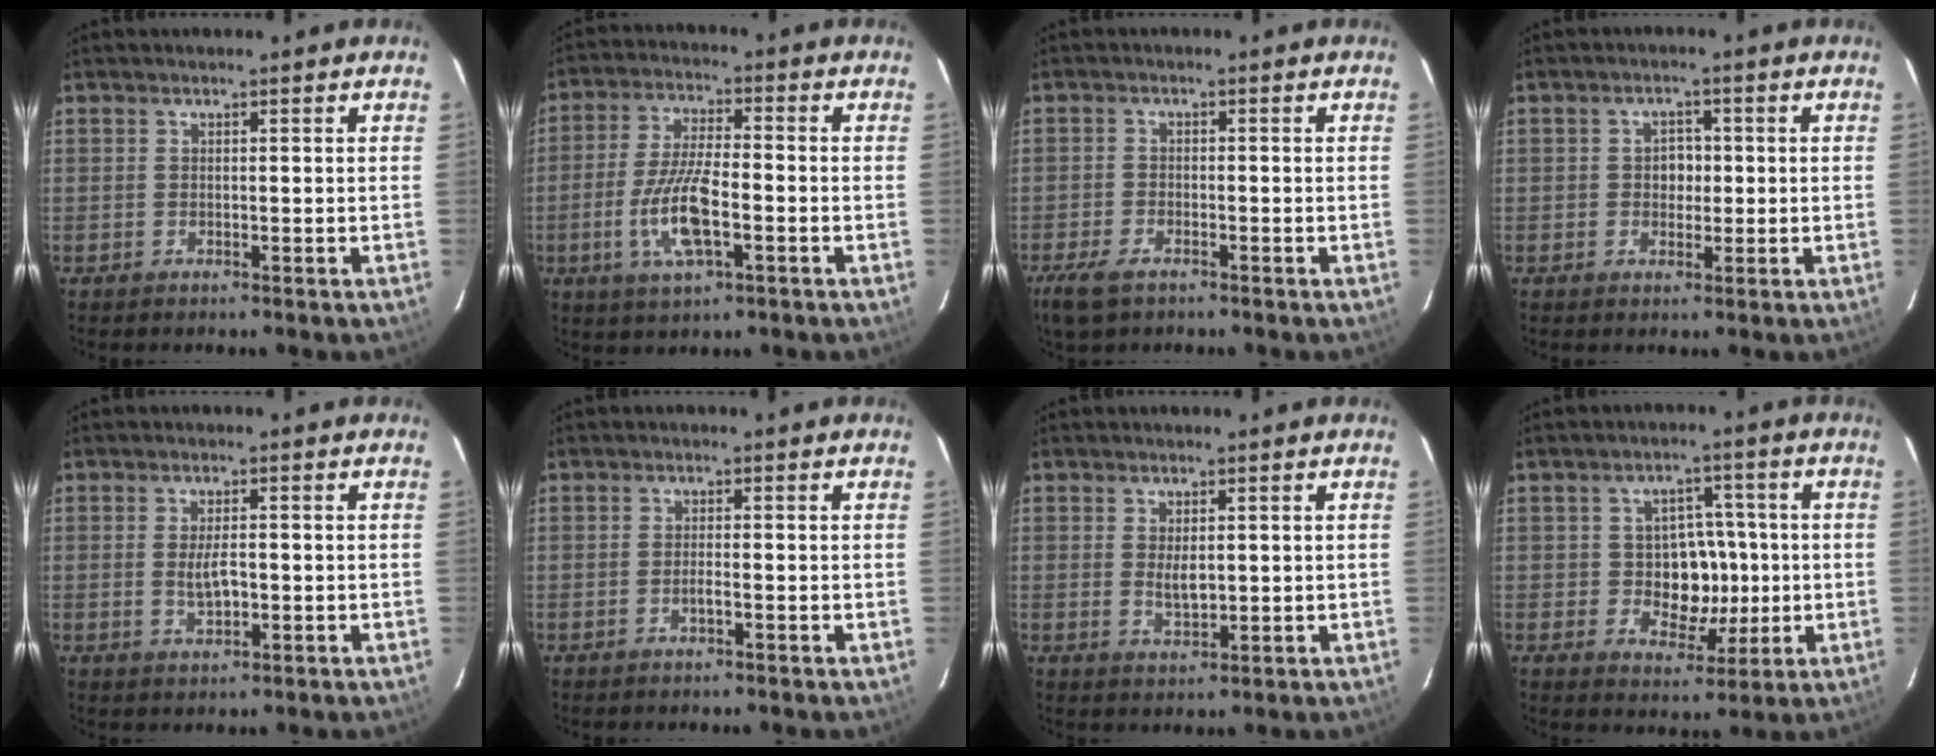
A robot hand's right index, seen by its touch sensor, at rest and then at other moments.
{"total": 10.5, "force": [-3.4, 3.1, 9.5], "torque": [-0.194, -0.007, -0.063]}
{"total": 5.5, "force": [-3.8, 2.4, 3.2], "torque": [-0.089, -0.012, -0.074]}
{"total": 3.1, "force": [0.0, 2.6, 1.6], "torque": [-0.024, 0.009, -0.001]}
{"total": 3.7, "force": [-0.5, 1.5, 3.3], "torque": [-0.061, -0.006, -0.005]}
{"total": 1.3, "force": [-0.7, 0.2, 1.1], "torque": [-0.020, -0.001, -0.014]}
{"total": 3.2, "force": [0.3, 1.7, 2.7], "torque": [-0.045, -0.007, 0.010]}
{"total": 8.1, "force": [-0.6, 6.9, 4.3], "torque": [-0.078, 0.006, 0.001]}